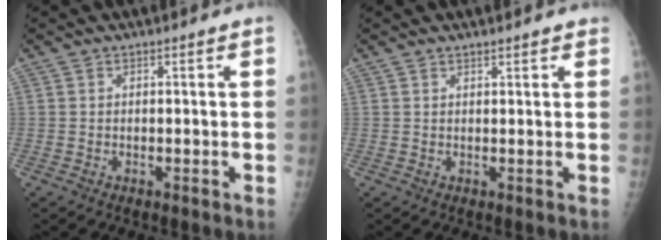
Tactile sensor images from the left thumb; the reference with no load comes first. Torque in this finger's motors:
{"motor_torque": [-0.84, 0.00, -0.51, -0.28, -0.35]}